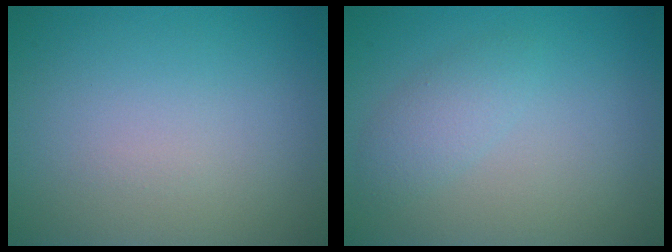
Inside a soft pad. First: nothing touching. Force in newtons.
{"total": 1.9, "press": 1.9, "slide": 0.1}